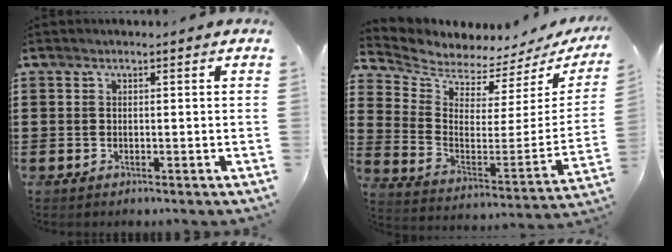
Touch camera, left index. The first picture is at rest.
{"total": 3.5, "force": [3.5, 0.5, -0.2], "torque": [-0.027, -0.049, 0.055]}